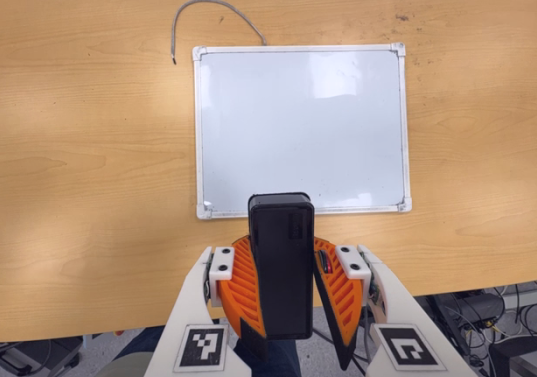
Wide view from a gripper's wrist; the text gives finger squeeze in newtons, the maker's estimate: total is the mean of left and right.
{"total": 10.6, "left": 10.8, "right": 10.5}